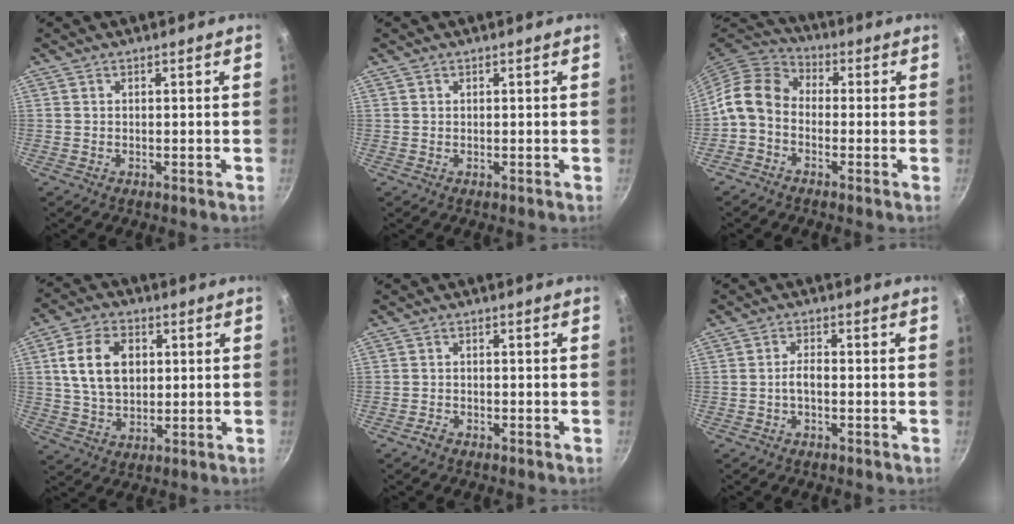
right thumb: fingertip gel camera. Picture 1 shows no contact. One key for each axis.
{"total": 0.0}
{"total": 10.9, "fx": -1.4, "fy": 8.3, "fz": 6.9, "tx": -0.119, "ty": 0.043, "tz": -0.050}
{"total": 11.7, "fx": 2.3, "fy": 8.1, "fz": 8.1, "tx": -0.129, "ty": 0.001, "tz": 0.042}
{"total": 1.5, "fx": -1.2, "fy": 0.7, "fz": 0.5, "tx": -0.012, "ty": 0.013, "tz": -0.023}
{"total": 2.5, "fx": -0.8, "fy": 1.1, "fz": 2.1, "tx": -0.036, "ty": 0.015, "tz": -0.017}